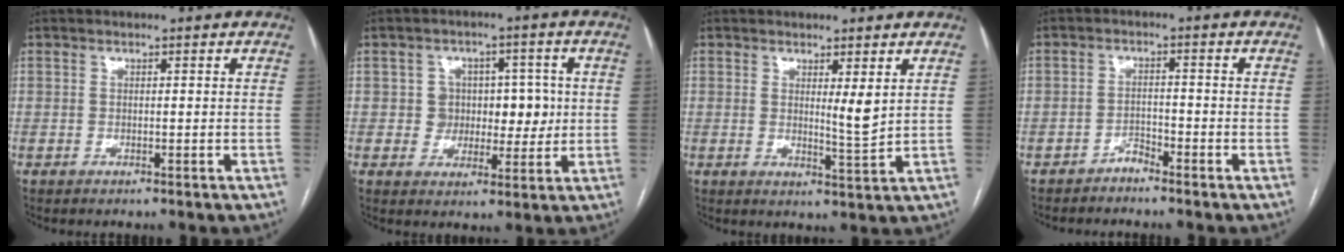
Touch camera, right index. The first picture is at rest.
{"total": 6.2, "force": [0.6, 5.7, 2.5], "torque": [-0.014, 0.025, 0.012]}
{"total": 3.5, "force": [1.3, 0.2, 3.3], "torque": [-0.055, -0.014, 0.025]}
{"total": 2.0, "force": [-1.8, 0.6, 0.4], "torque": [0.003, 0.002, -0.032]}